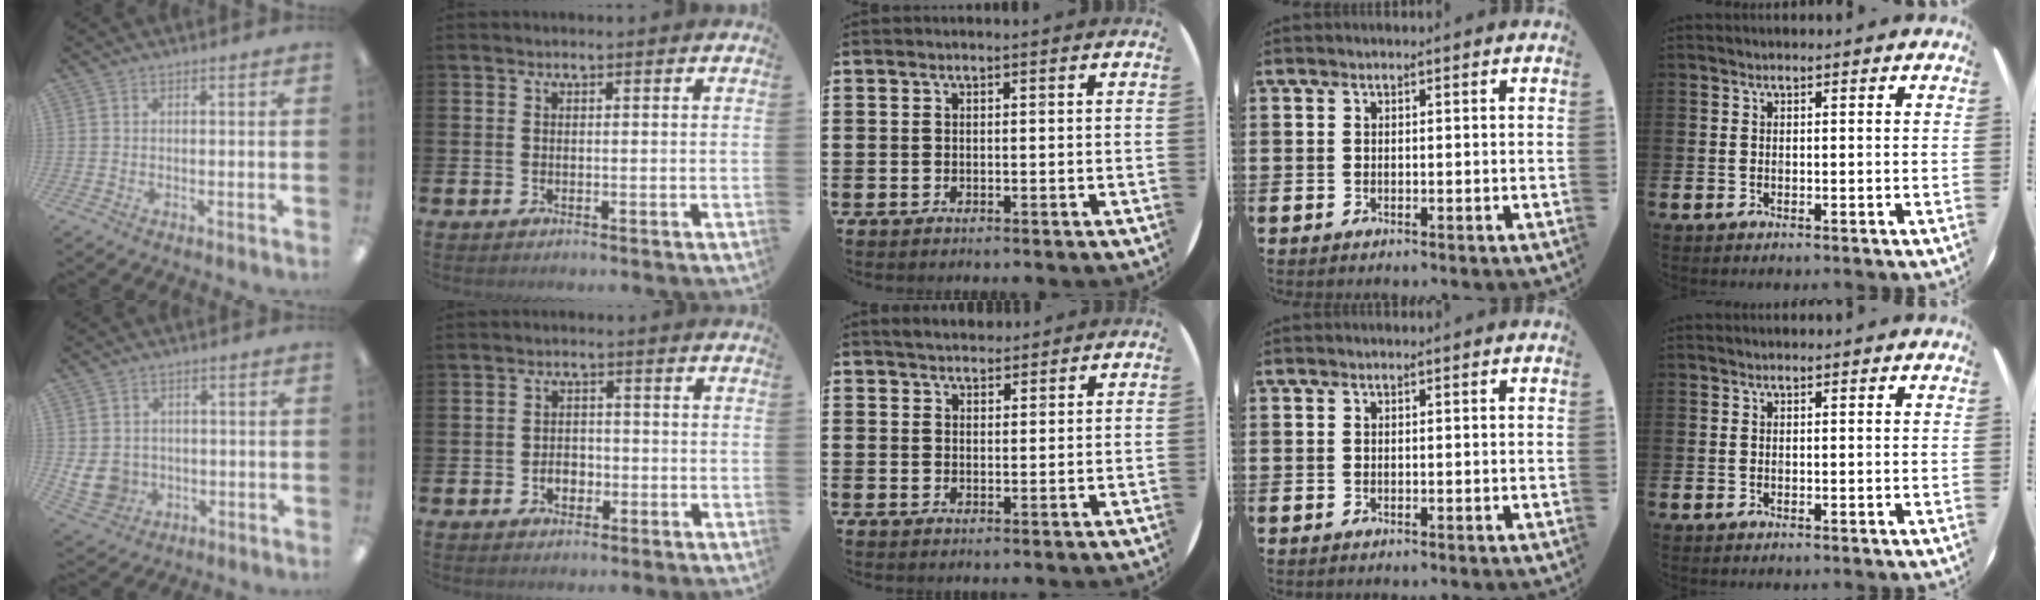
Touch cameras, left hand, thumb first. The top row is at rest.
{"thumb": {"total": 7.5, "force": [-0.4, 6.9, 2.9], "torque": [-0.079, 0.001, -0.005]}, "index": {"total": 2.5, "force": [-0.9, 1.9, 1.4], "torque": [-0.016, -0.002, -0.023]}, "middle": {"total": 2.9, "force": [2.8, 0.7, 0.2], "torque": [-0.002, -0.005, 0.051]}}